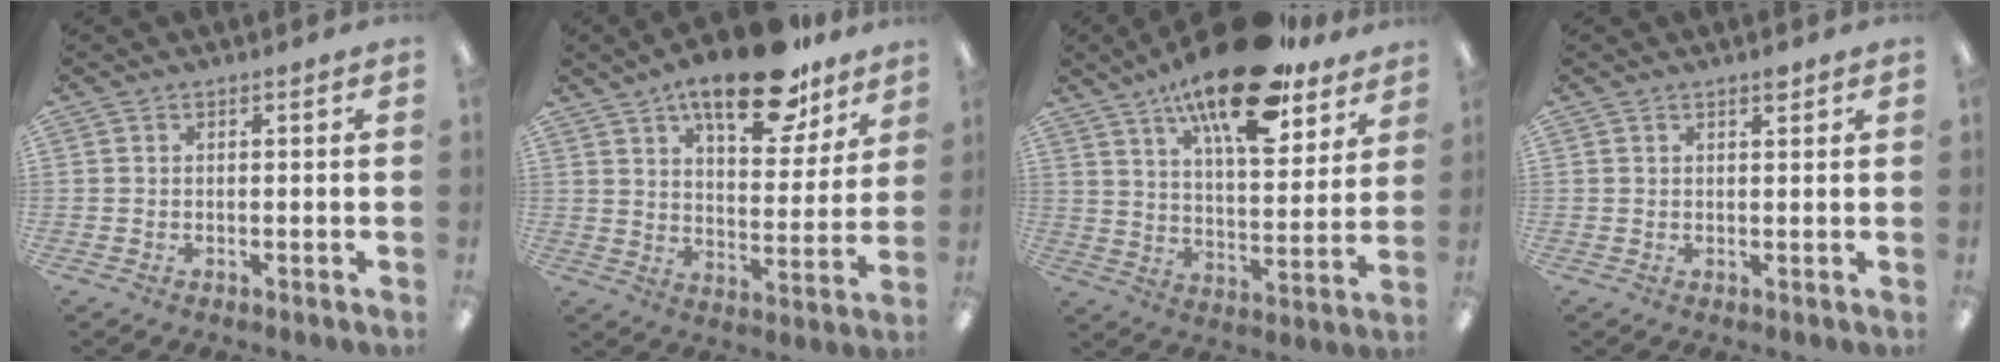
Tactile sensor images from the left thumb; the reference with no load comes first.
{"total": 18.2, "force": [12.9, 7.2, 10.6], "torque": [-0.151, -0.070, 0.213]}
{"total": 20.2, "force": [14.6, 6.7, 12.3], "torque": [-0.202, -0.080, 0.242]}
{"total": 1.7, "force": [1.4, 0.4, 0.9], "torque": [-0.010, -0.004, 0.023]}